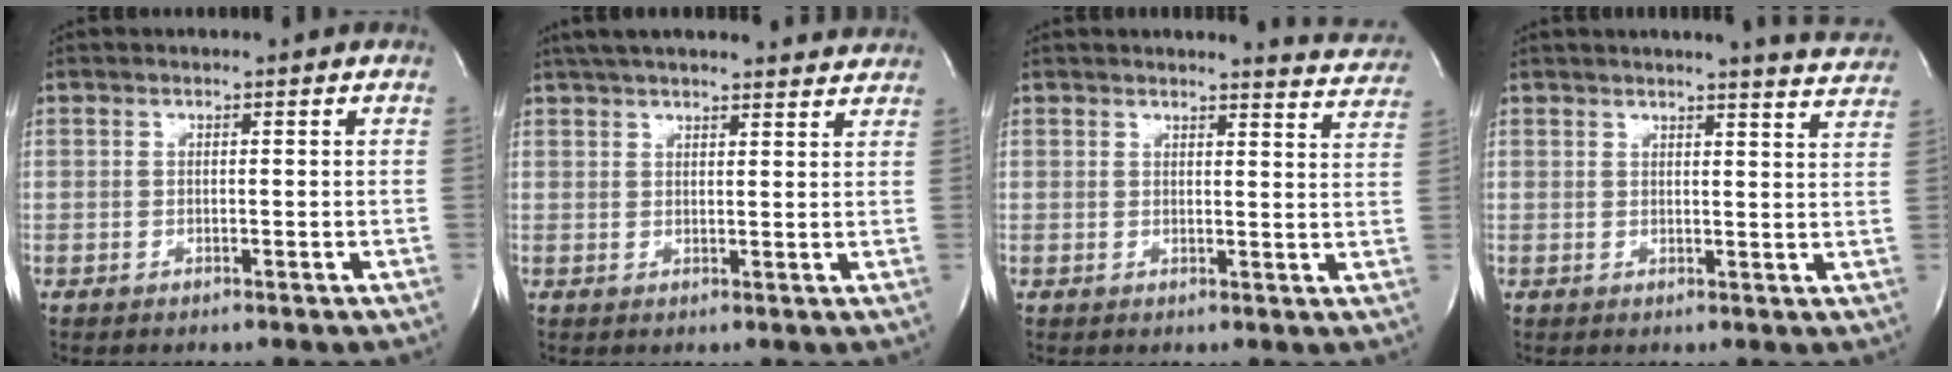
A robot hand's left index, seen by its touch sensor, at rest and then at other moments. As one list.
[{"total": 17.6, "force": [16.1, 2.5, 6.6], "torque": [-0.101, 0.037, 0.214]}, {"total": 6.7, "force": [6.7, 0.2, 0.3], "torque": [-0.001, -0.041, 0.055]}, {"total": 8.5, "force": [8.2, -0.3, 2.3], "torque": [-0.030, -0.032, 0.075]}]